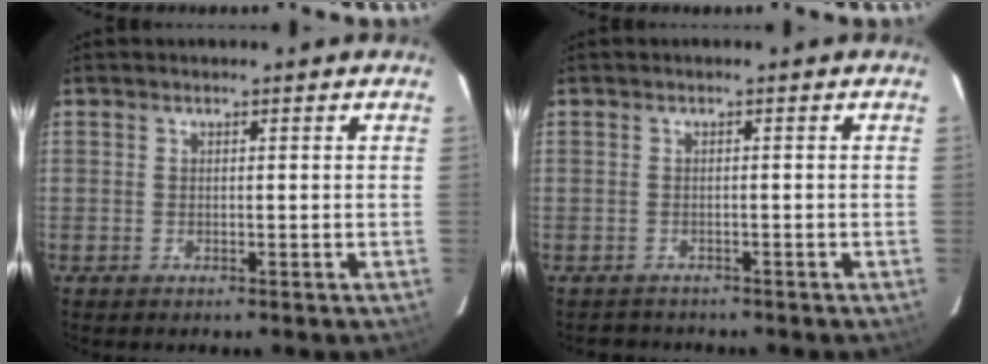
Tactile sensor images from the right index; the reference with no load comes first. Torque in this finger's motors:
{"motor_torque": [-0.03, -0.06, 0.01, 0.01]}